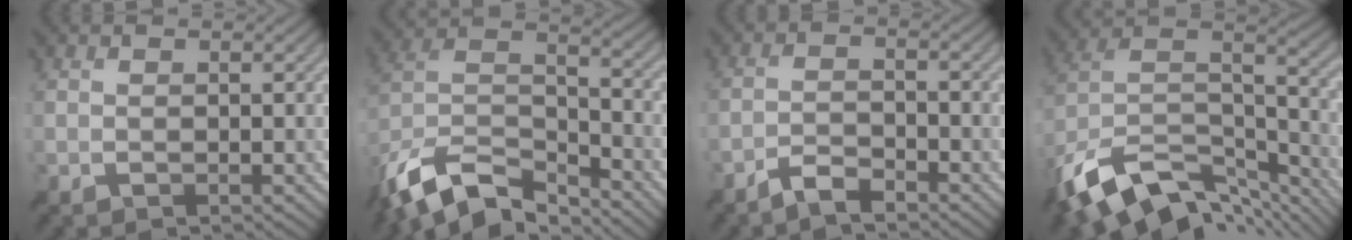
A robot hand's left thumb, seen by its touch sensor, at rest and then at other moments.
{"total": 14.0, "force": [-10.5, 5.5, 7.4], "torque": [-0.180, -0.010, -0.193]}
{"total": 3.4, "force": [-2.9, 0.7, 1.7], "torque": [-0.032, 0.002, -0.062]}
{"total": 16.3, "force": [-10.1, 8.3, 9.7], "torque": [-0.244, -0.027, -0.163]}